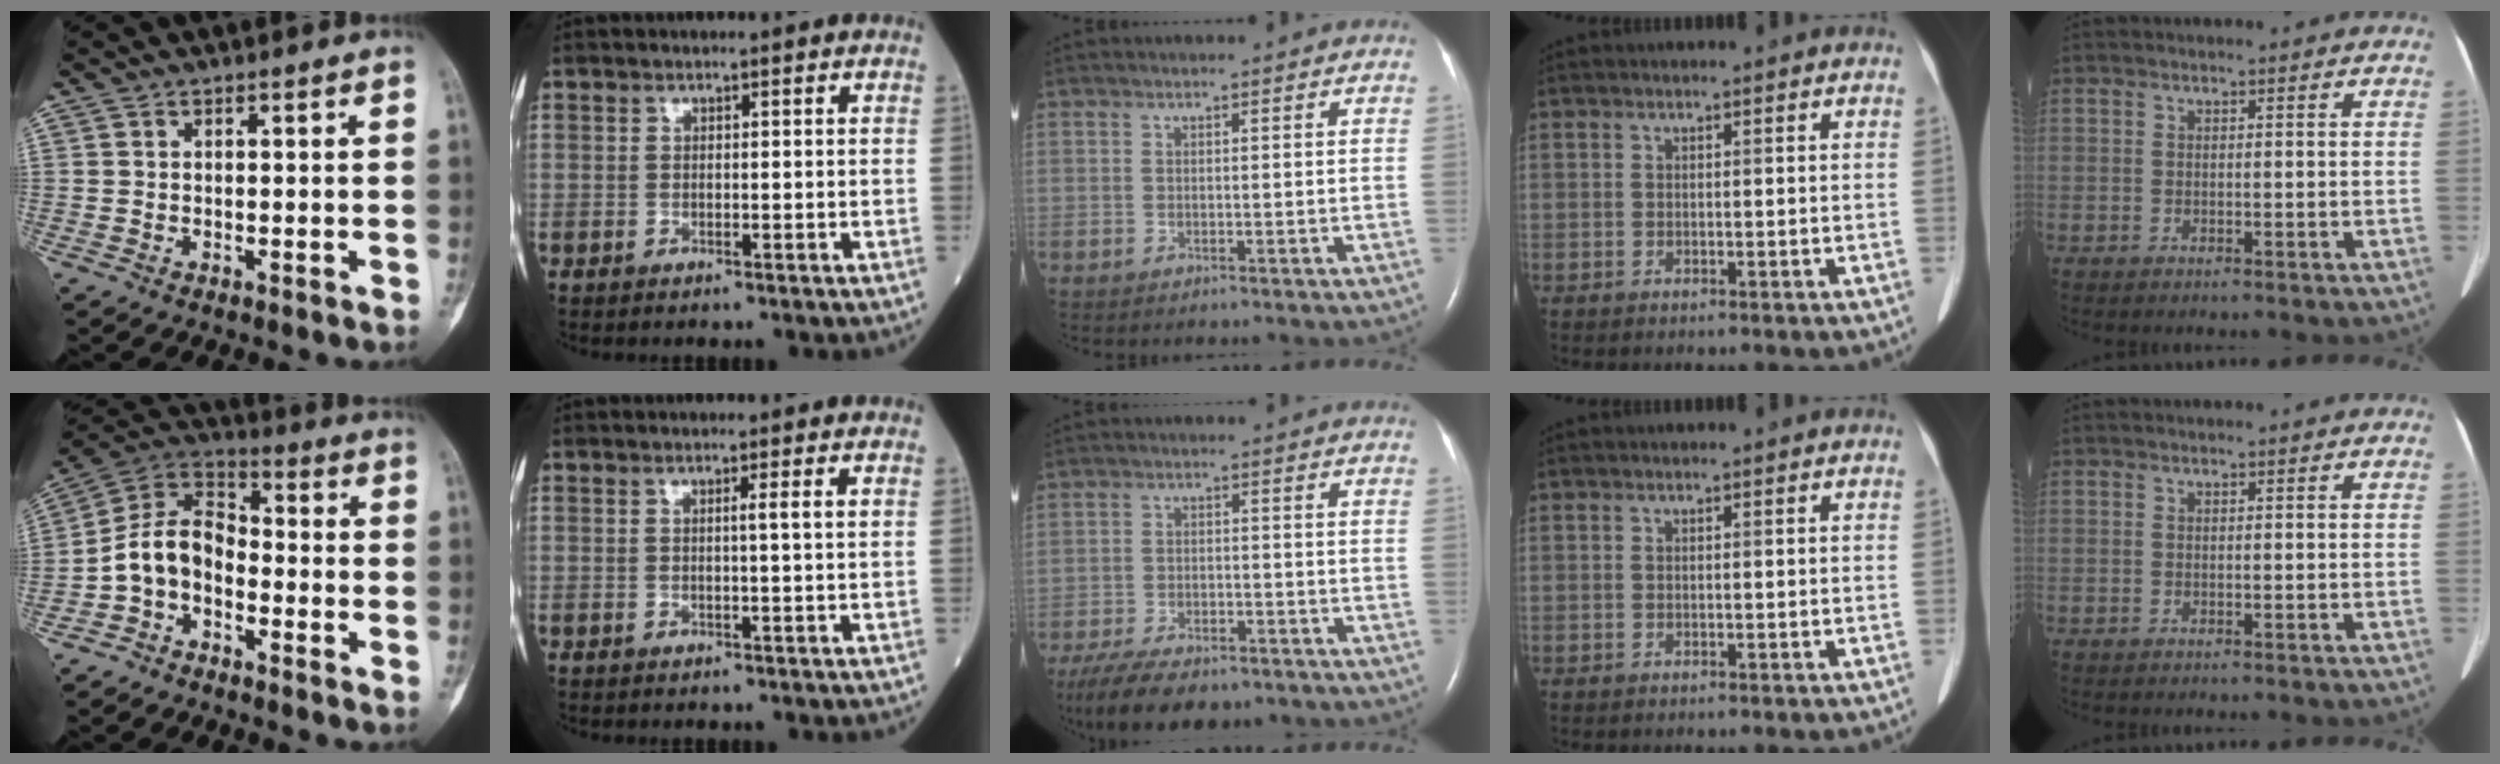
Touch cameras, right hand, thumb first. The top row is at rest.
{"thumb": {"total": 9.6, "force": [-3.4, 6.6, 6.1], "torque": [-0.103, 0.059, -0.080]}, "index": {"total": 1.5, "force": [0.5, -0.5, 1.3], "torque": [-0.026, -0.003, 0.008]}, "middle": {"total": 13.5, "force": [-10.4, 5.1, 6.9], "torque": [-0.135, -0.012, -0.156]}}